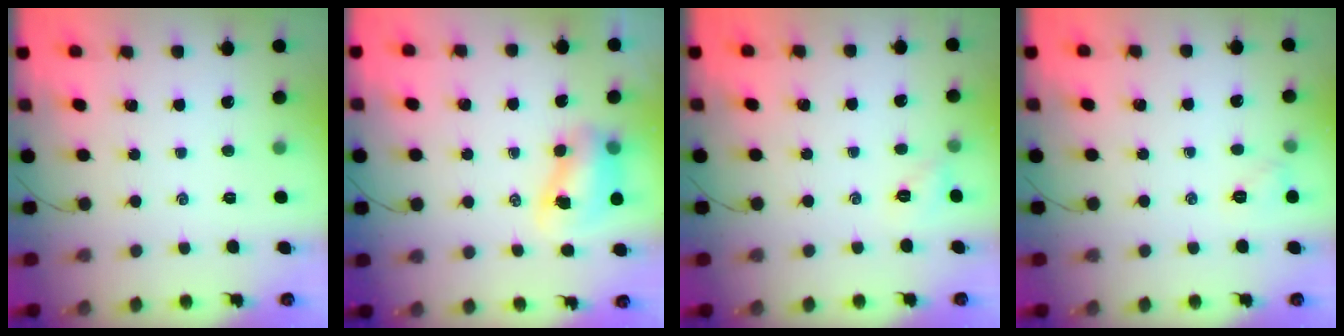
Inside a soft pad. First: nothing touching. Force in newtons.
{"total": 8.2, "press": 8.1, "slide": 1.0}
{"total": 3.3, "press": 3.3, "slide": 0.2}
{"total": 5.3, "press": 5.1, "slide": 1.4}